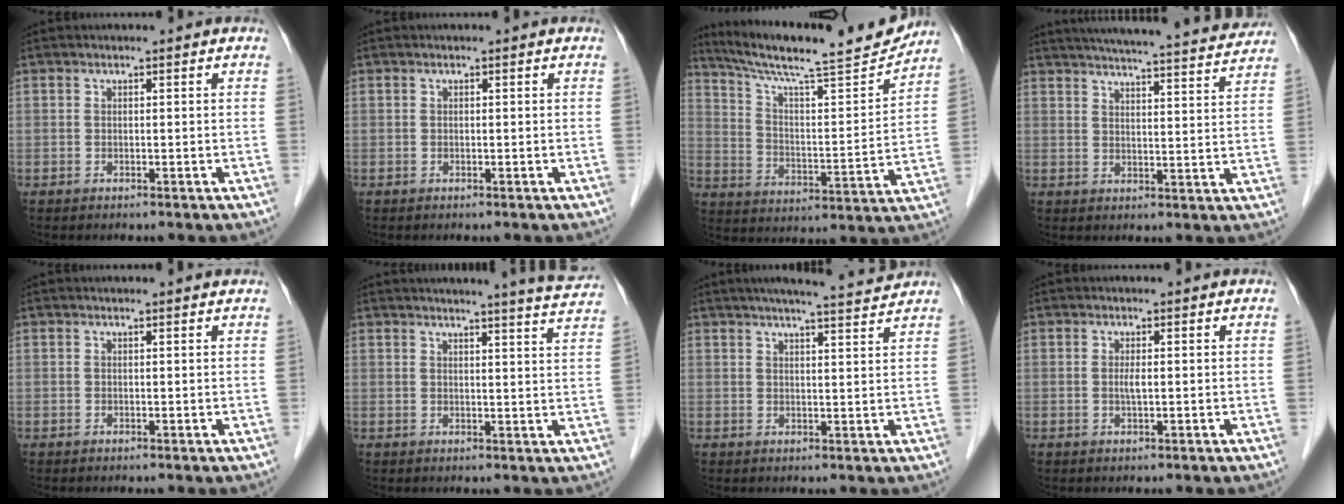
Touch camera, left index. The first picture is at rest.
{"total": 0.0}
{"total": 19.0, "force": [17.4, 0.3, 7.6], "torque": [-0.132, -0.019, 0.267]}
{"total": 22.4, "force": [20.8, 1.1, 8.4], "torque": [-0.130, -0.015, 0.261]}
{"total": 1.5, "force": [1.5, 0.0, 0.4], "torque": [-0.012, 0.005, 0.016]}
{"total": 9.8, "force": [9.2, -1.2, 3.2], "torque": [-0.044, -0.032, 0.091]}
{"total": 8.9, "force": [8.0, -0.4, 3.7], "torque": [-0.057, 0.010, 0.102]}
{"total": 1.2, "force": [0.1, 0.1, 1.2], "torque": [-0.028, -0.001, 0.002]}